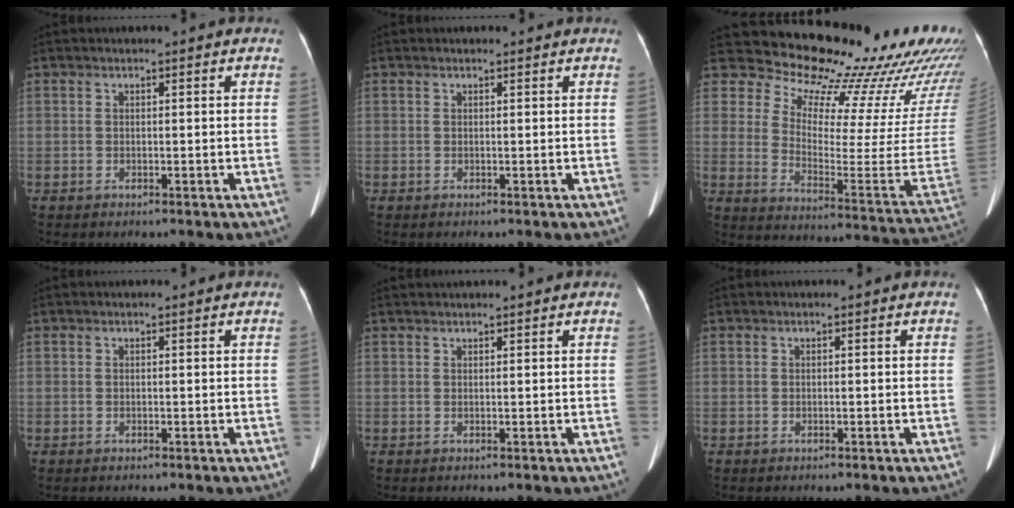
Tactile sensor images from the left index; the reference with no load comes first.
{"total": 1.0, "force": [0.9, 0.5, 0.1], "torque": [-0.004, 0.005, 0.009]}
{"total": 25.1, "force": [23.1, 4.5, 8.6], "torque": [-0.132, -0.129, 0.282]}
{"total": 0.0}
{"total": 3.7, "force": [3.4, -0.1, 1.5], "torque": [-0.016, 0.022, 0.042]}
{"total": 0.0}